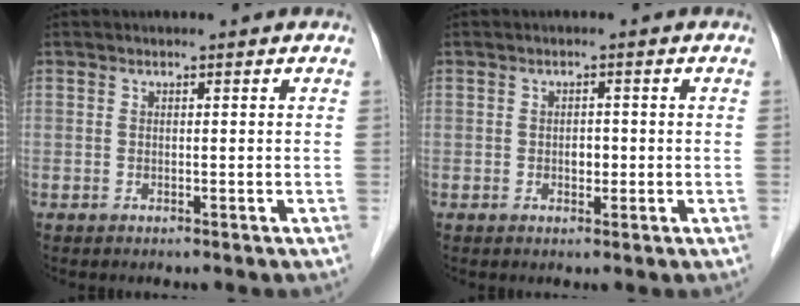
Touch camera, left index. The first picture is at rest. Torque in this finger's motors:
{"motor_torque": [0.10, 0.03, 0.02, 0.01]}